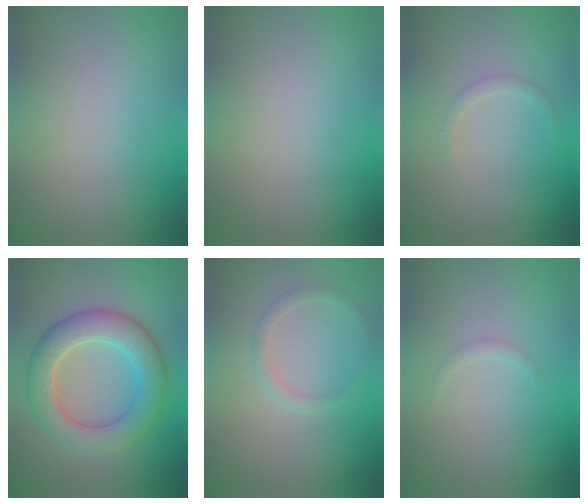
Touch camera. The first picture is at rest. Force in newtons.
{"total": 0.0}
{"total": 0.8, "press": 0.8, "slide": 0.0}
{"total": 6.5, "press": 6.5, "slide": 0.3}
{"total": 1.2, "press": 1.2, "slide": 0.2}
{"total": 0.5, "press": 0.5, "slide": 0.0}